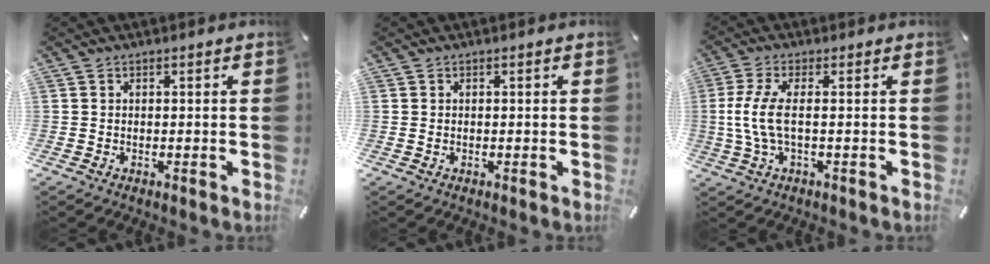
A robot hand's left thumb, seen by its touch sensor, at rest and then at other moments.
{"total": 0.9, "force": [-0.2, 0.6, 0.6], "torque": [-0.012, 0.002, -0.004]}
{"total": 7.7, "force": [-0.2, 2.3, 7.3], "torque": [-0.163, -0.015, -0.008]}